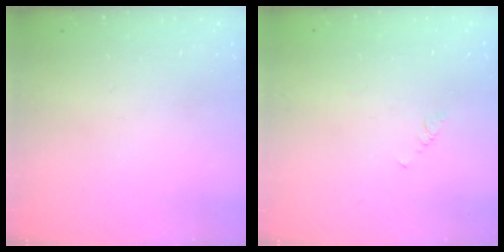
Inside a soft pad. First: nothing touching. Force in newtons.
{"total": 1.0, "press": 0.9, "slide": 0.3}